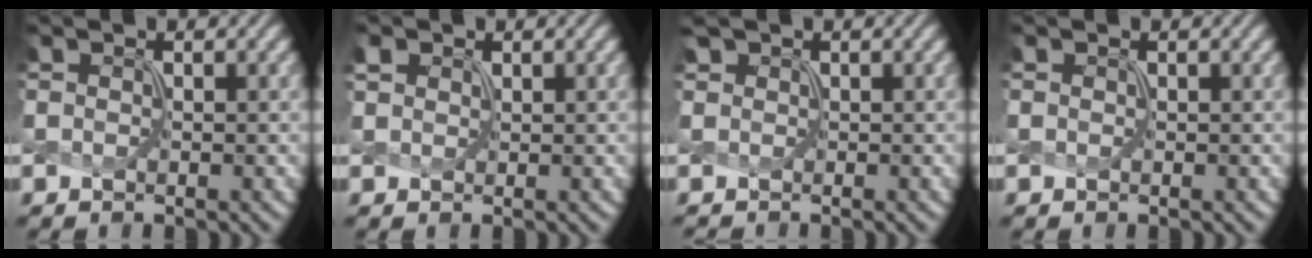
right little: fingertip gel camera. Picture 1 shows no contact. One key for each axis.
{"total": 1.1, "fx": 0.8, "fy": 0.7, "fz": 0.4, "tx": -0.011, "ty": 0.004, "tz": 0.020}
{"total": 0.7, "fx": 0.6, "fy": 0.3, "fz": 0.2, "tx": -0.007, "ty": 0.004, "tz": 0.019}
{"total": 0.0}